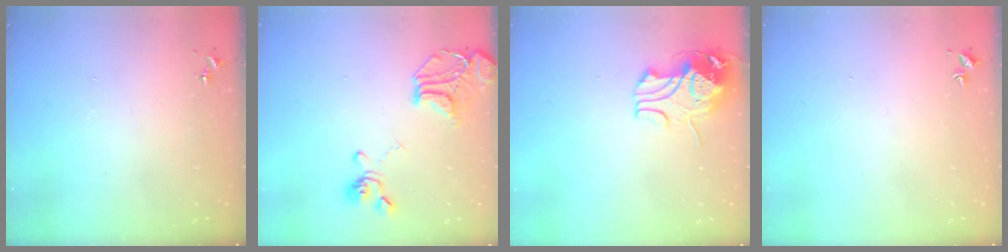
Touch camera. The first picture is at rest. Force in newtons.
{"total": 16.7, "press": 16.5, "slide": 2.0}
{"total": 11.6, "press": 11.5, "slide": 1.5}
{"total": 1.5, "press": 1.5, "slide": 0.2}